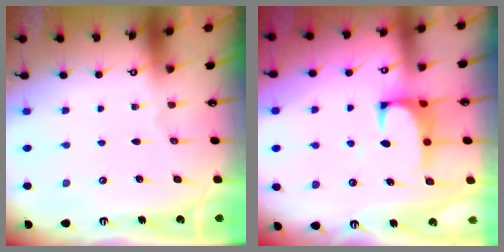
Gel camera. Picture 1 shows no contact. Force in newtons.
{"total": 1.6, "press": 1.4, "slide": 0.7}